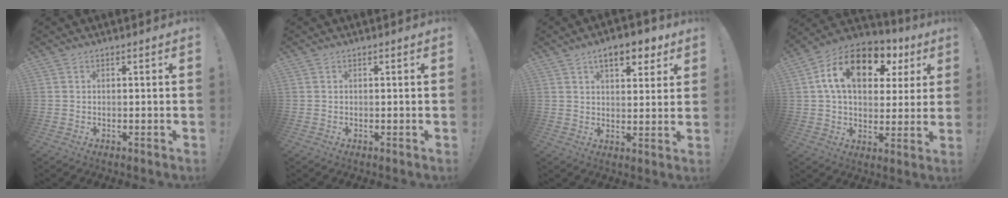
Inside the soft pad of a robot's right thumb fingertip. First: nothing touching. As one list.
[{"total": 0.0}, {"total": 9.1, "force": [5.4, 4.1, 6.2], "torque": [-0.081, -0.019, 0.091]}, {"total": 18.4, "force": [7.1, 11.3, 12.8], "torque": [-0.212, -0.012, 0.123]}]